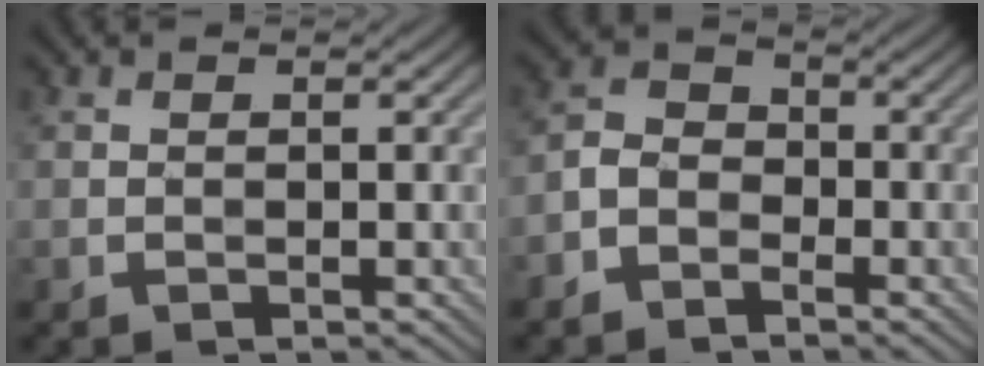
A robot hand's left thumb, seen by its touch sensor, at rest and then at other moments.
{"total": 3.6, "force": [-2.1, 2.5, 1.3], "torque": [-0.038, 0.006, -0.052]}